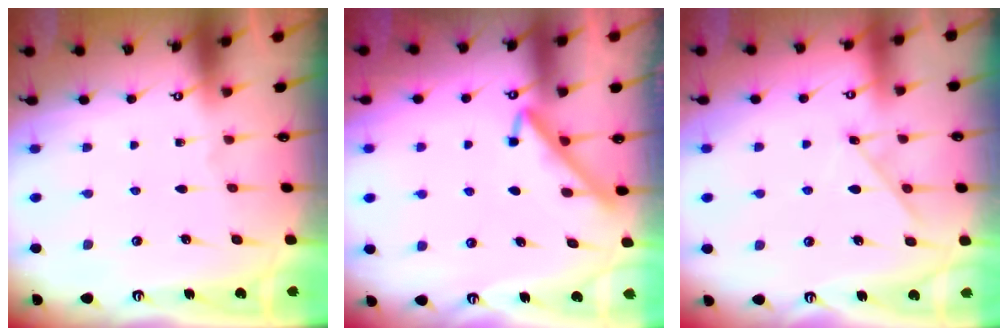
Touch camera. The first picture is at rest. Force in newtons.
{"total": 4.3, "press": 4.3, "slide": 0.4}
{"total": 4.4, "press": 4.4, "slide": 0.7}